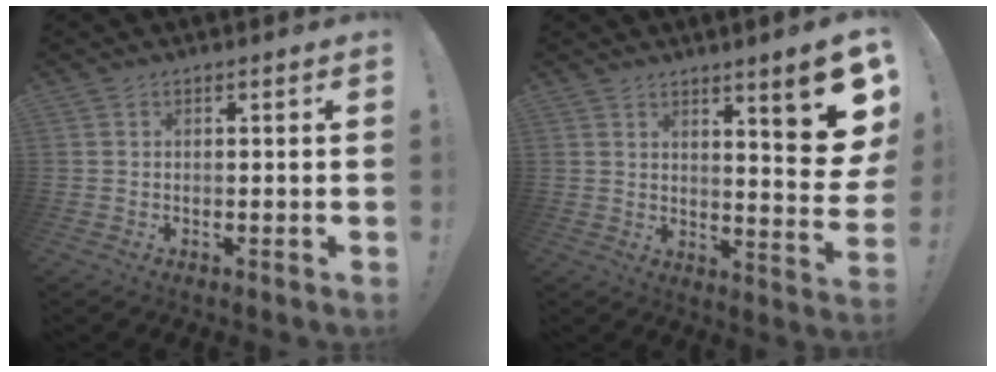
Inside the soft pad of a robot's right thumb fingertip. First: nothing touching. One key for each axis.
{"total": 12.6, "fx": 6.1, "fy": 1.3, "fz": 10.9, "tx": -0.130, "ty": -0.062, "tz": 0.087}